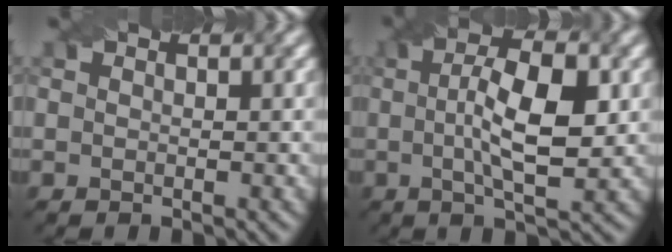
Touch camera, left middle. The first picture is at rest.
{"total": 7.1, "force": [0.5, 2.1, 6.8], "torque": [-0.111, 0.010, 0.005]}